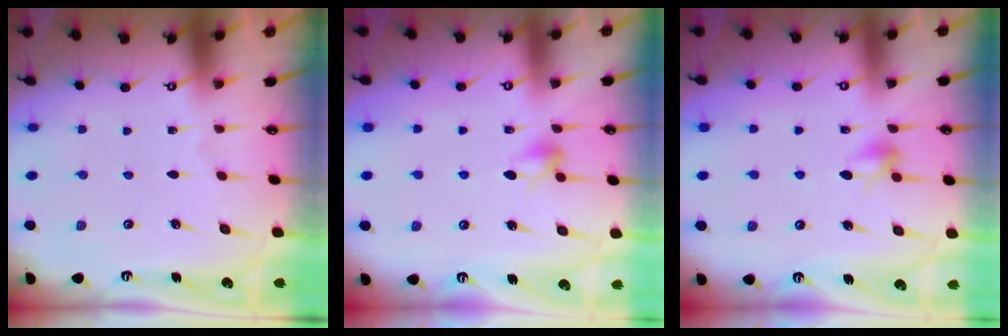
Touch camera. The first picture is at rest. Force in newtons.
{"total": 6.3, "press": 6.3, "slide": 1.1}
{"total": 6.3, "press": 6.3, "slide": 1.1}